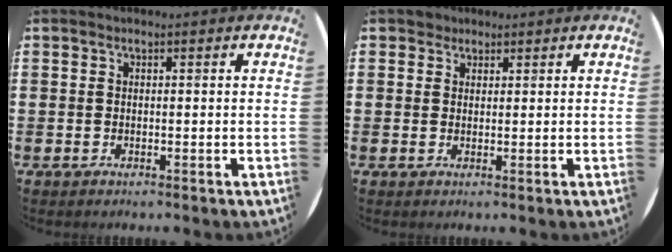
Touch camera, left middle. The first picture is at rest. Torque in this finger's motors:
{"motor_torque": [-0.08, 0.10, -0.08, 0.00]}